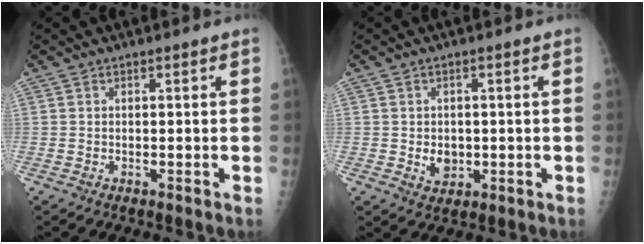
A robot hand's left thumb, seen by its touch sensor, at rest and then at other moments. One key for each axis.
{"total": 4.1, "fx": -0.4, "fy": 3.3, "fz": 2.4, "tx": -0.020, "ty": 0.000, "tz": 0.003}